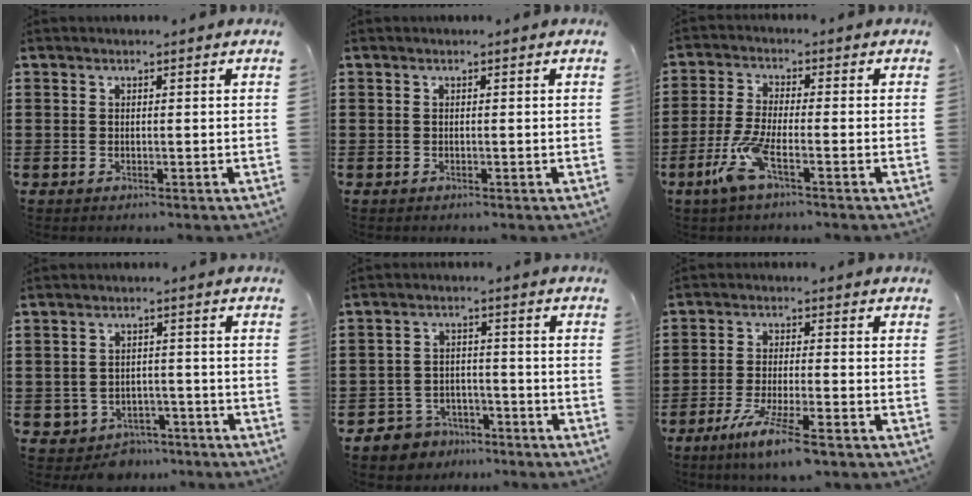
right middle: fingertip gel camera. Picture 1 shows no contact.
{"total": 0.0}
{"total": 6.8, "force": [-3.3, 1.1, 5.8], "torque": [-0.142, -0.018, -0.067]}
{"total": 3.4, "force": [-3.0, 1.6, 0.2], "torque": [-0.013, 0.004, -0.064]}
{"total": 4.3, "force": [-4.0, 1.7, 0.1], "torque": [-0.020, 0.007, -0.086]}
{"total": 6.9, "force": [-5.0, 0.4, 4.8], "torque": [-0.100, -0.014, -0.094]}